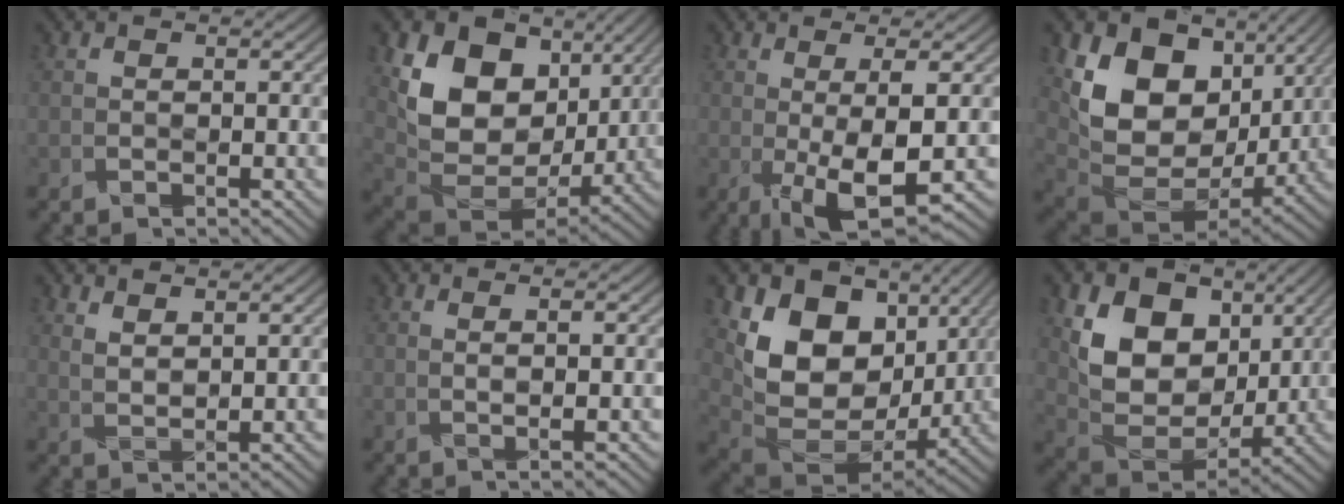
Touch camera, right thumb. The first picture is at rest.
{"total": 14.5, "force": [4.8, 10.4, 8.8], "torque": [-0.179, 0.000, 0.094]}
{"total": 7.4, "force": [-1.0, 1.6, 7.2], "torque": [-0.127, -0.004, -0.014]}
{"total": 15.8, "force": [4.7, 11.3, 10.0], "torque": [-0.211, -0.008, 0.106]}
{"total": 2.8, "force": [2.2, 0.6, 1.7], "torque": [-0.032, -0.005, 0.048]}
{"total": 2.5, "force": [0.3, 0.3, 2.5], "torque": [-0.044, 0.003, 0.003]}
{"total": 15.1, "force": [4.6, 10.8, 9.4], "torque": [-0.195, -0.007, 0.099]}
{"total": 12.7, "force": [4.3, 9.1, 7.6], "torque": [-0.156, -0.010, 0.076]}